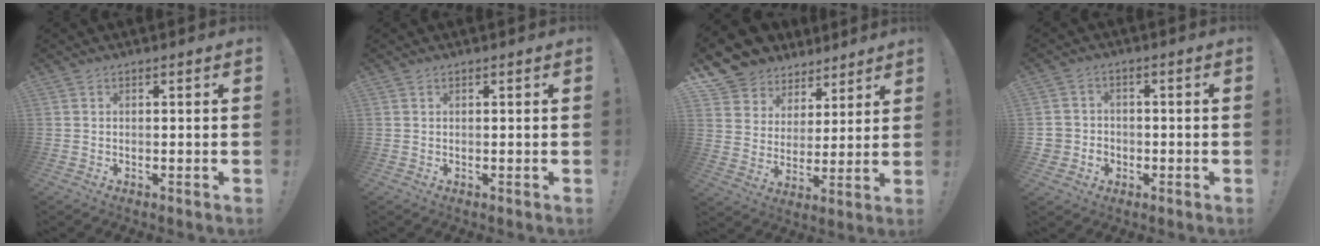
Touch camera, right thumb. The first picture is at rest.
{"total": 0.0}
{"total": 9.9, "force": [6.5, 7.4, 1.5], "torque": [-0.028, -0.060, 0.129]}
{"total": 4.6, "force": [-1.0, 4.3, 1.3], "torque": [-0.028, 0.011, -0.016]}